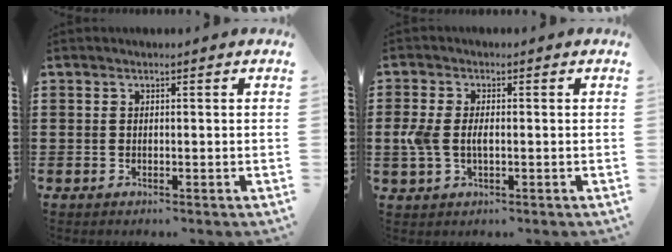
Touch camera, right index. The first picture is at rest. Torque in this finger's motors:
{"motor_torque": [0.91, -0.07, 0.22, 0.09]}